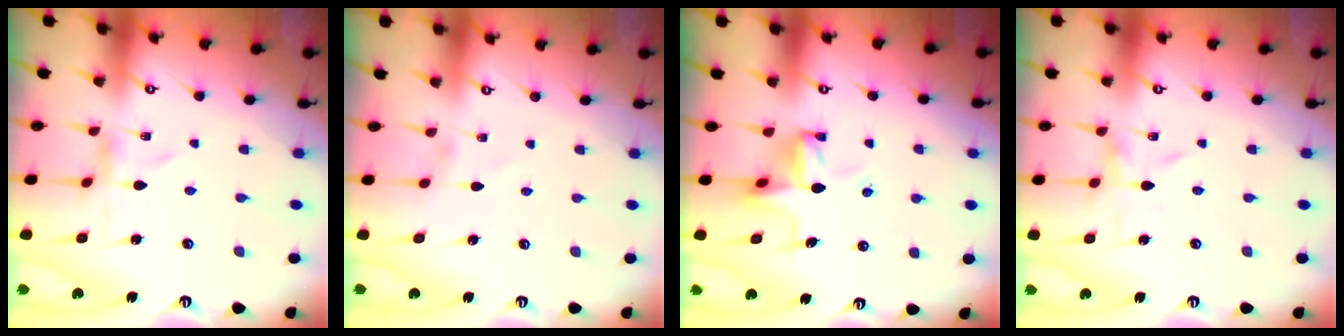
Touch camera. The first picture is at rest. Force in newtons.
{"total": 1.5, "press": 1.5, "slide": 0.1}
{"total": 7.7, "press": 7.7, "slide": 1.1}
{"total": 0.0}